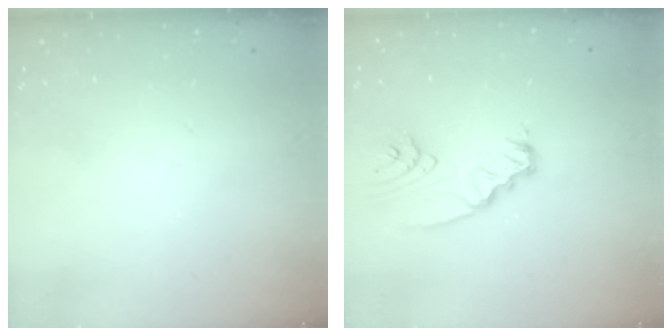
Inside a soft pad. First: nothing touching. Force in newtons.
{"total": 7.6, "press": 7.6, "slide": 0.6}